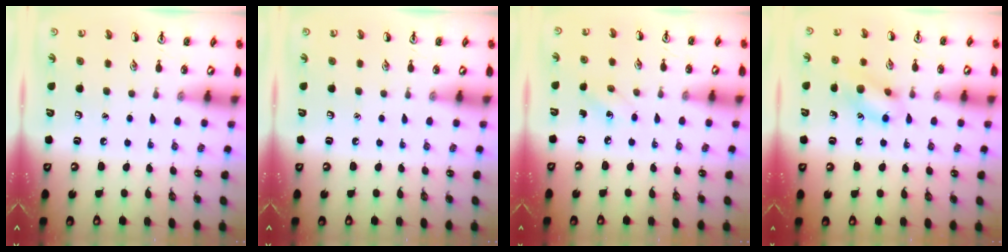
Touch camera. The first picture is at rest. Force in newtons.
{"total": 0.0}
{"total": 3.7, "press": 3.5, "slide": 1.2}
{"total": 11.1, "press": 11.0, "slide": 1.2}